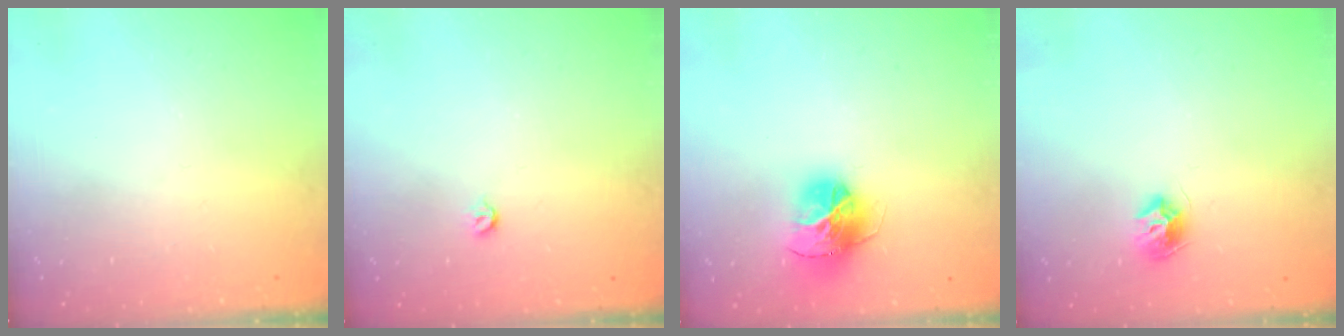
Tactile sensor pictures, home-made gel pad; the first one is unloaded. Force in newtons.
{"total": 3.6, "press": 3.6, "slide": 0.7}
{"total": 15.1, "press": 15.0, "slide": 1.5}
{"total": 8.1, "press": 8.1, "slide": 0.1}